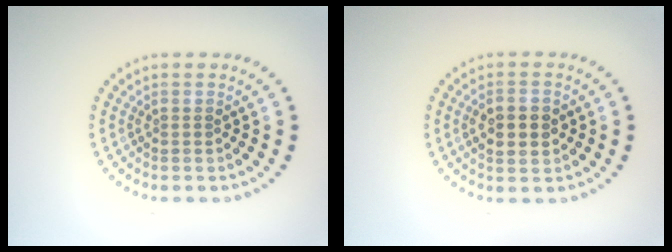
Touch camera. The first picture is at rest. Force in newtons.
{"total": 3.7, "press": 3.7, "slide": 0.2}